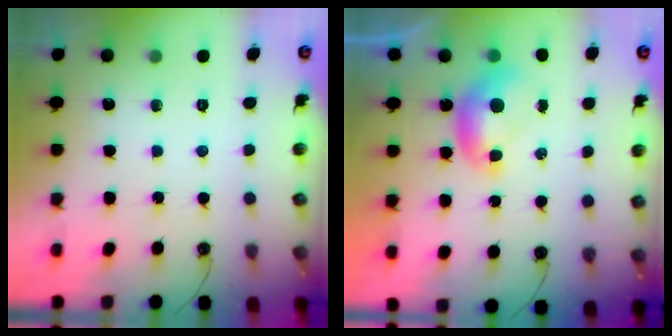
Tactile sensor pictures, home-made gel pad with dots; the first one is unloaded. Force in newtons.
{"total": 0.0}